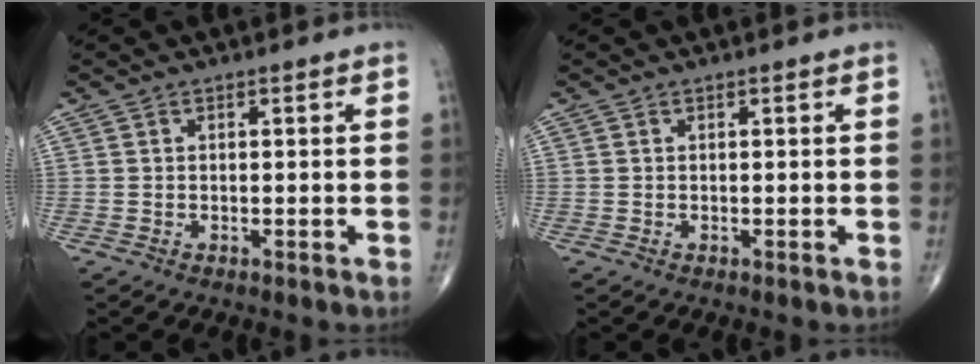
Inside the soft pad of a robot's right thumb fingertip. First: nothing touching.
{"total": 0.0}